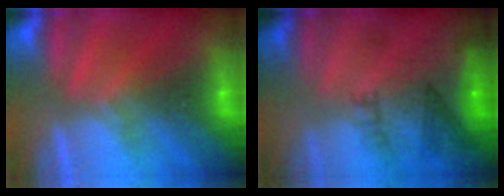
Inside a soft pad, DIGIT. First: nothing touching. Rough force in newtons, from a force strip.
{"total": 8.0}